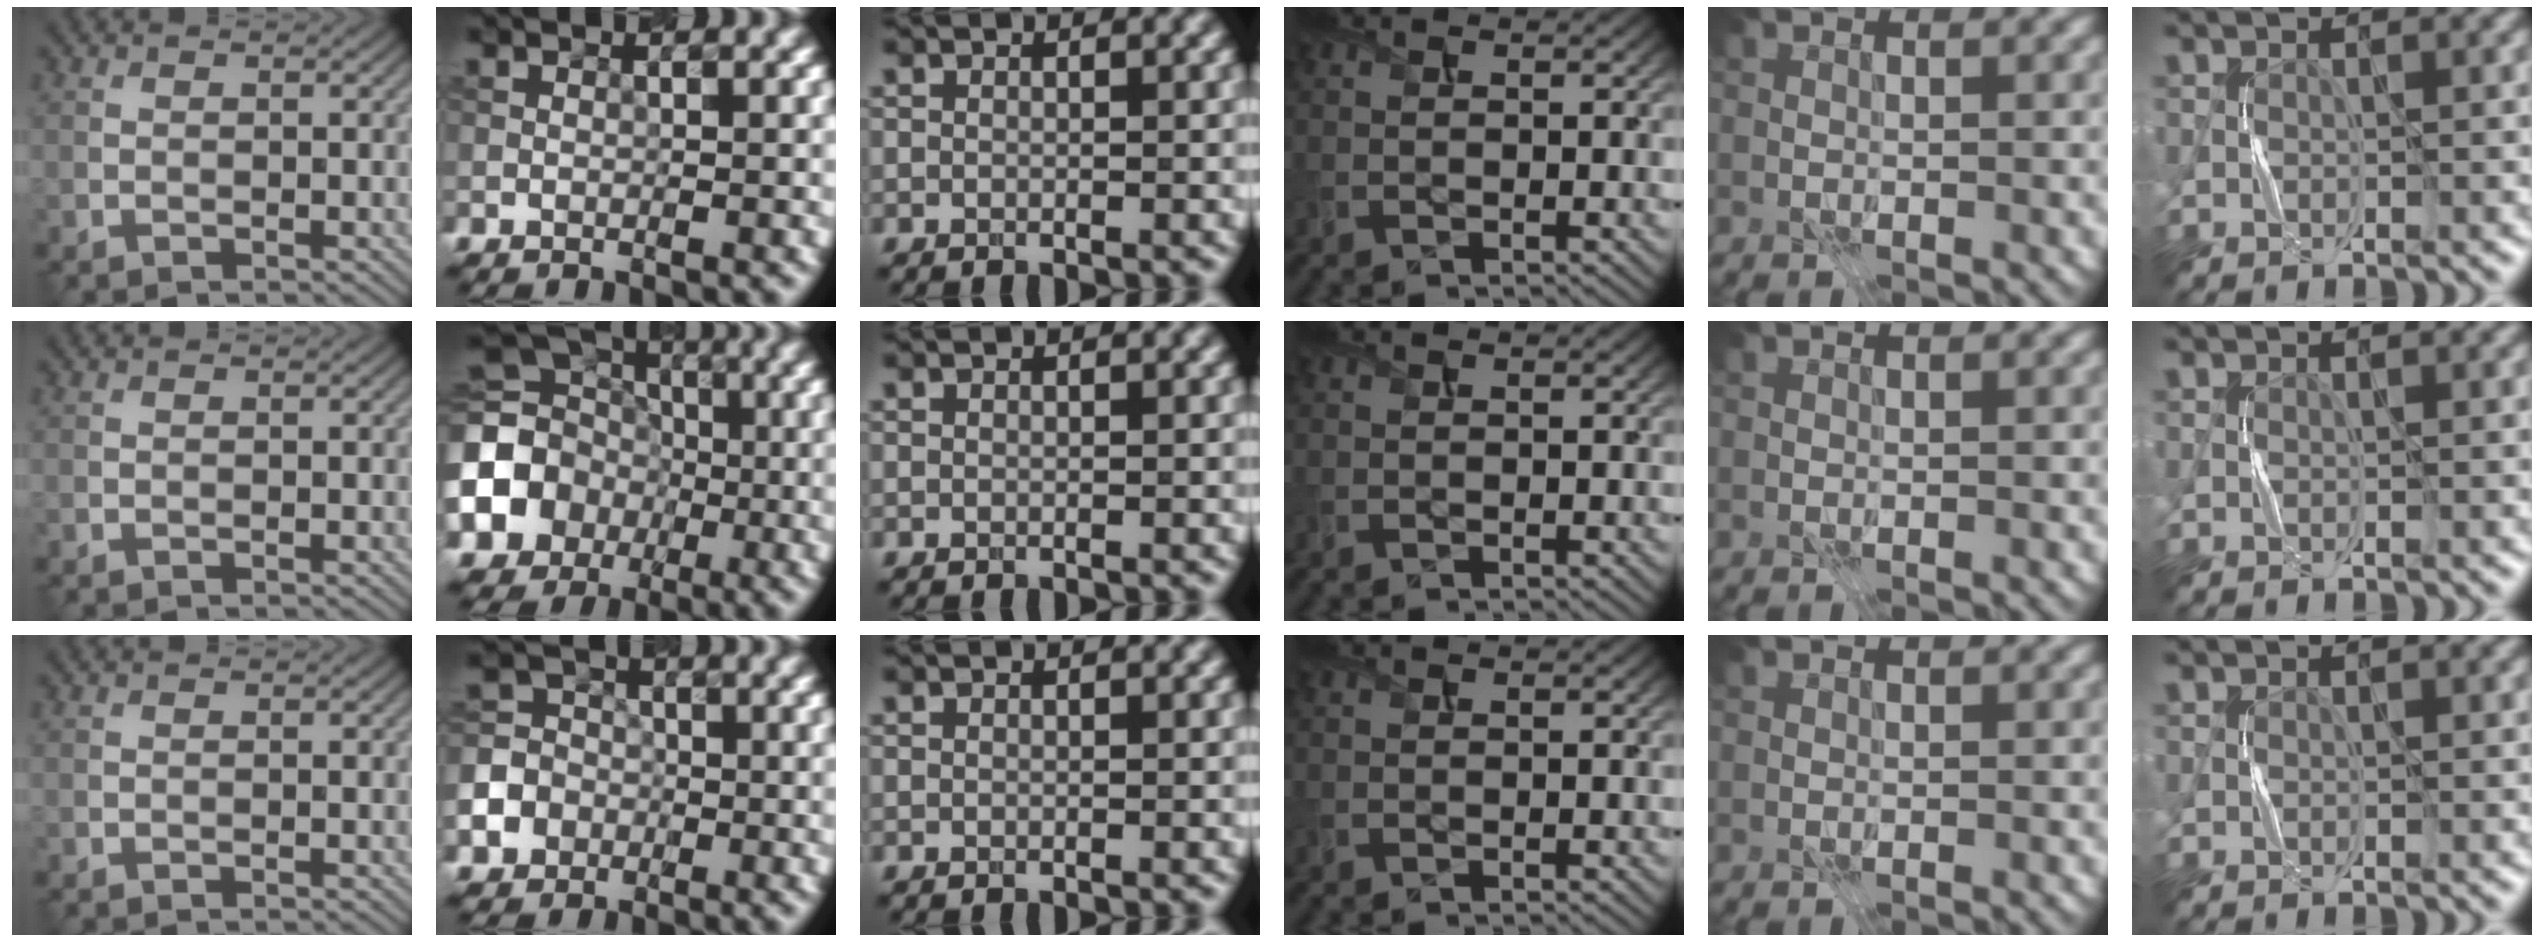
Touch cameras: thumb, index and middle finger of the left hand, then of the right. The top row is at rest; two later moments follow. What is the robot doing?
{"motion": "press", "object": "sticker"}